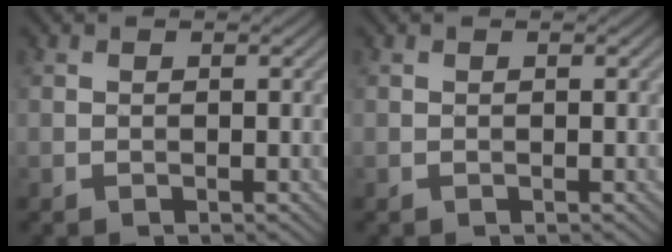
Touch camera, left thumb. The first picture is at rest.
{"total": 0.0}